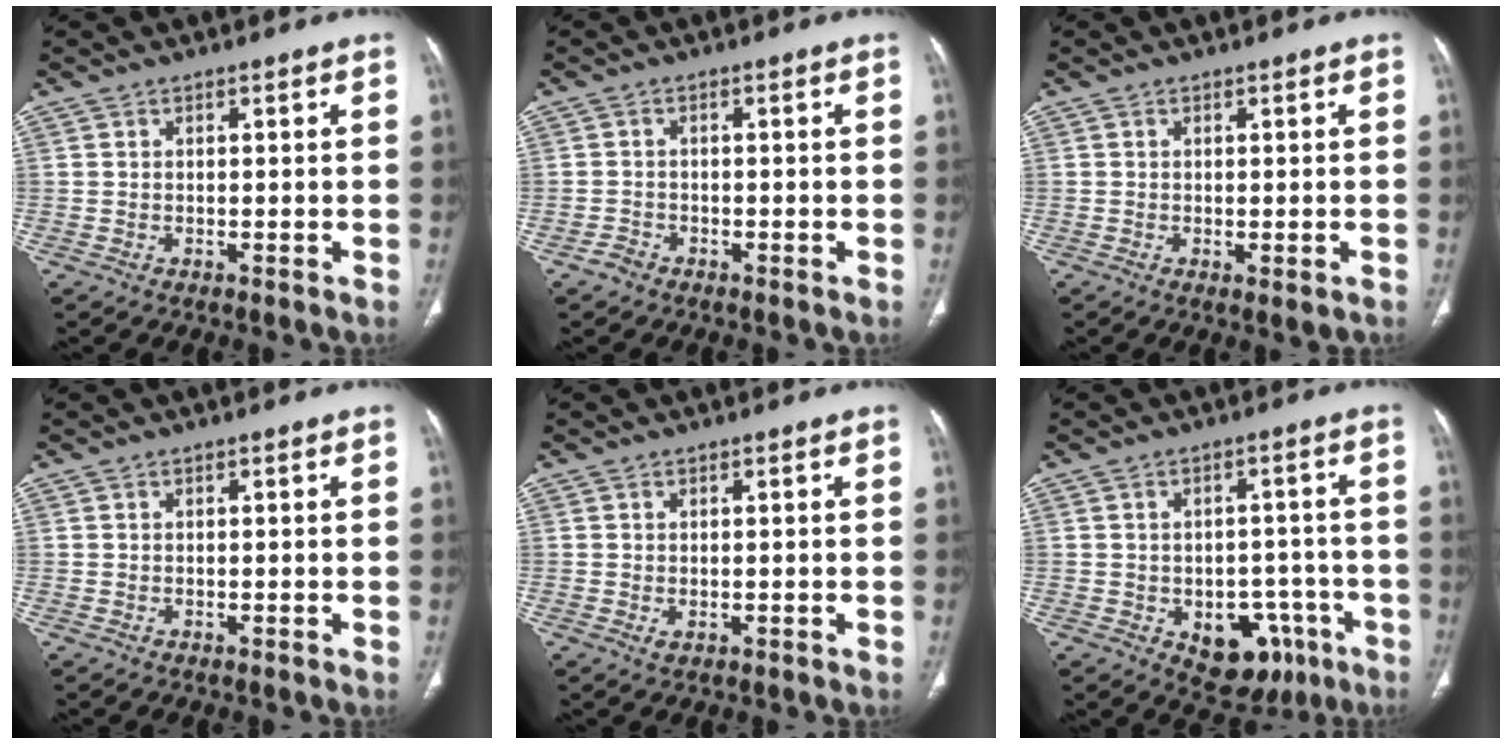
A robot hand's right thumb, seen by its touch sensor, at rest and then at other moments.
{"total": 1.7, "force": [-1.2, 1.1, 0.2], "torque": [-0.009, 0.006, -0.025]}
{"total": 1.8, "force": [-0.6, 0.6, 1.6], "torque": [-0.025, -0.005, -0.004]}
{"total": 0.0}
{"total": 1.1, "force": [-0.2, 0.6, 0.8], "torque": [-0.016, -0.003, 0.001]}
{"total": 11.4, "force": [-4.8, 7.7, 6.9], "torque": [-0.052, 0.031, -0.050]}